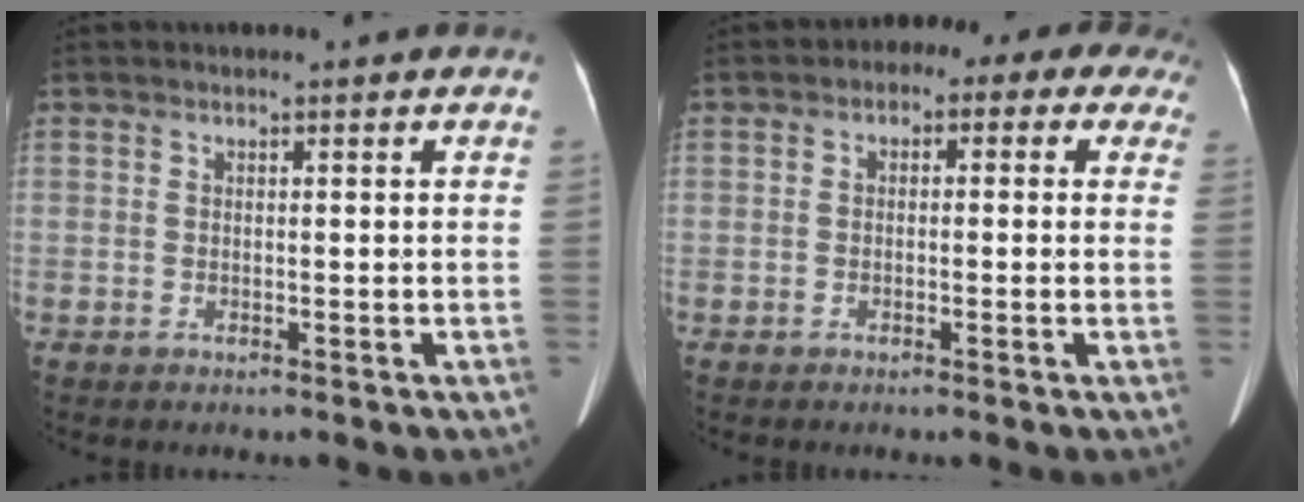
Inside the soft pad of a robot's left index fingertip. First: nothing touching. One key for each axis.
{"total": 8.1, "fx": 4.1, "fy": 4.8, "fz": 5.0, "tx": -0.048, "ty": 0.042, "tz": 0.030}